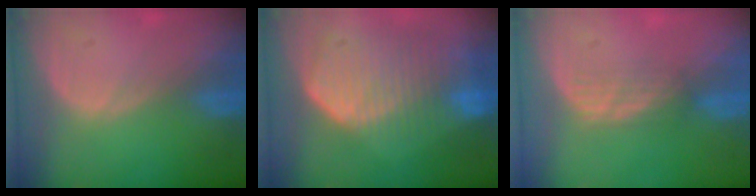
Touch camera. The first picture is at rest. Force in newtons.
{"total": 10.6, "press": 9.2, "slide": 5.1}
{"total": 3.1, "press": 2.7, "slide": 1.6}